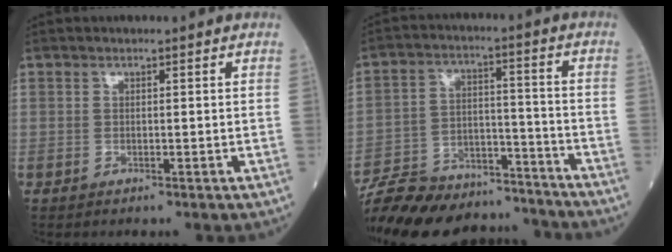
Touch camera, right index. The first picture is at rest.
{"total": 20.9, "force": [-19.2, 5.3, 6.3], "torque": [-0.147, 0.005, -0.292]}